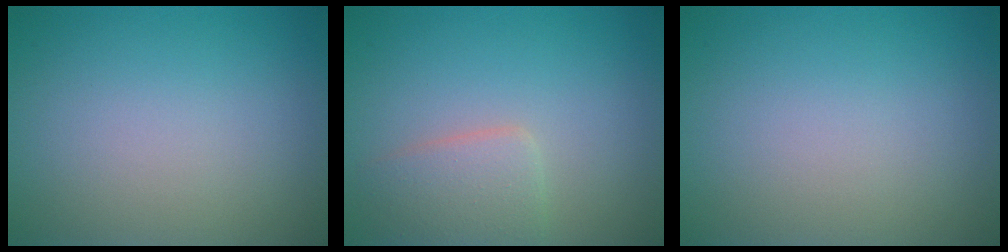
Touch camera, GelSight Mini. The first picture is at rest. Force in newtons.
{"total": 2.9, "press": 2.9, "slide": 0.1}
{"total": 0.0}